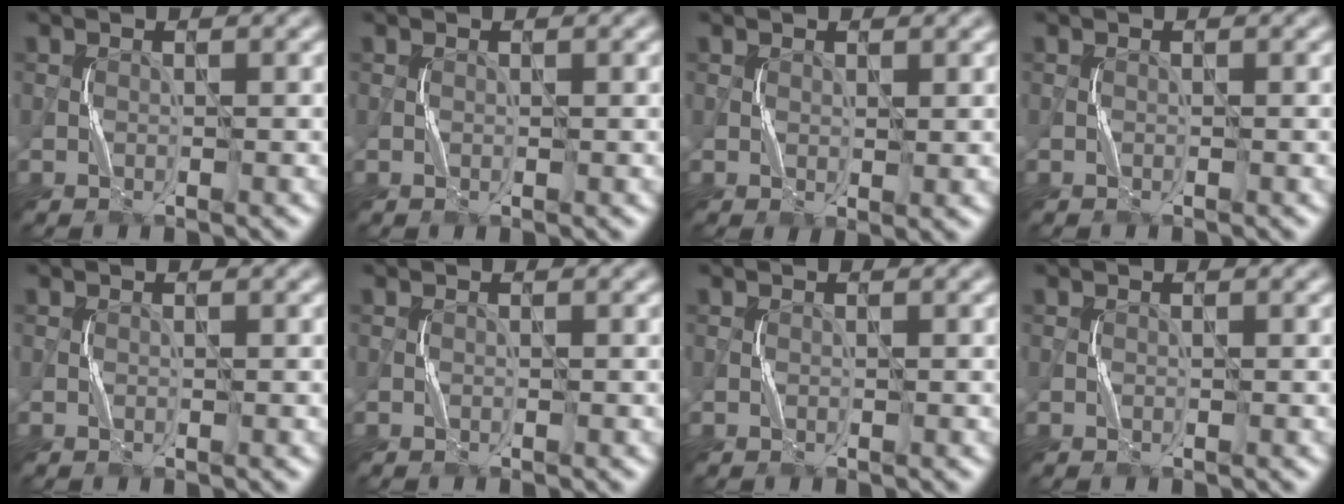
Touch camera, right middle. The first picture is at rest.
{"total": 0.0}
{"total": 0.7, "force": [0.5, 0.2, 0.4], "torque": [-0.011, -0.005, 0.015]}
{"total": 0.0}
{"total": 0.0}
{"total": 0.0}
{"total": 0.0}
{"total": 0.0}